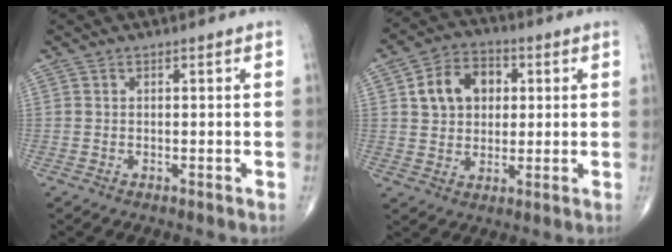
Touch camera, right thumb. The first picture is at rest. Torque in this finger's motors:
{"motor_torque": [0.13, 0.13, 0.46, 0.28, 0.08]}